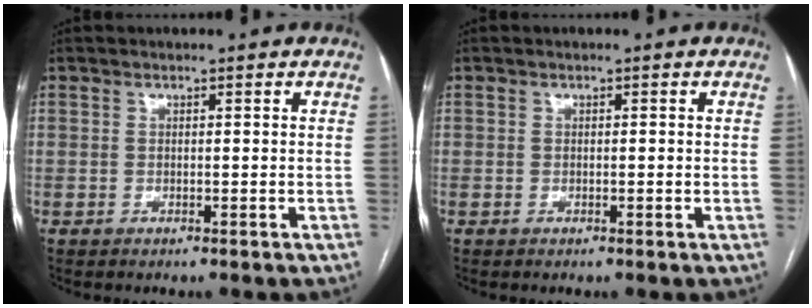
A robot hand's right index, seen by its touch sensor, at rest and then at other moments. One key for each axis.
{"total": 0.8, "fx": 0.0, "fy": 0.2, "fz": 0.8, "tx": -0.011, "ty": 0.002, "tz": 0.001}